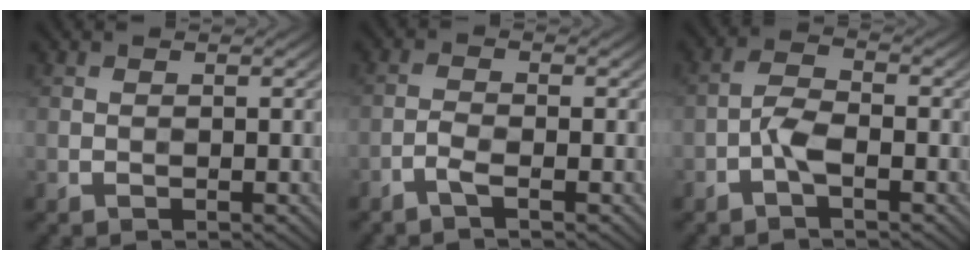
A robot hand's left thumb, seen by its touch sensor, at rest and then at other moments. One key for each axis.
{"total": 1.7, "fx": -1.2, "fy": 0.2, "fz": 1.2, "tx": -0.029, "ty": 0.000, "tz": -0.033}
{"total": 3.2, "fx": -1.5, "fy": 1.1, "fz": 2.6, "tx": -0.059, "ty": 0.006, "tz": -0.038}